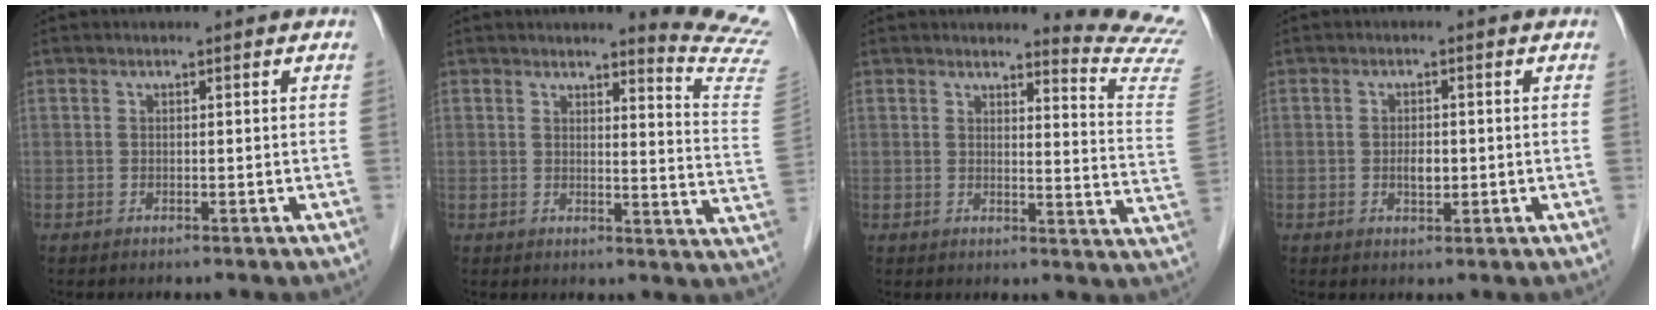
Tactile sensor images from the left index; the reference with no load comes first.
{"total": 10.5, "force": [10.3, -1.5, 1.7], "torque": [-0.012, -0.119, 0.090]}
{"total": 10.6, "force": [10.5, -1.5, 0.6], "torque": [-0.004, -0.128, 0.093]}
{"total": 2.2, "force": [-0.2, 1.1, 1.9], "torque": [-0.034, 0.000, -0.002]}